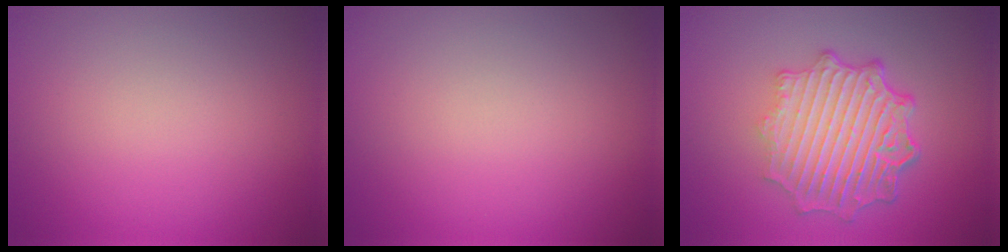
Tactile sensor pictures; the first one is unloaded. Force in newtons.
{"total": 0.0}
{"total": 7.0, "press": 5.3, "slide": 4.6}